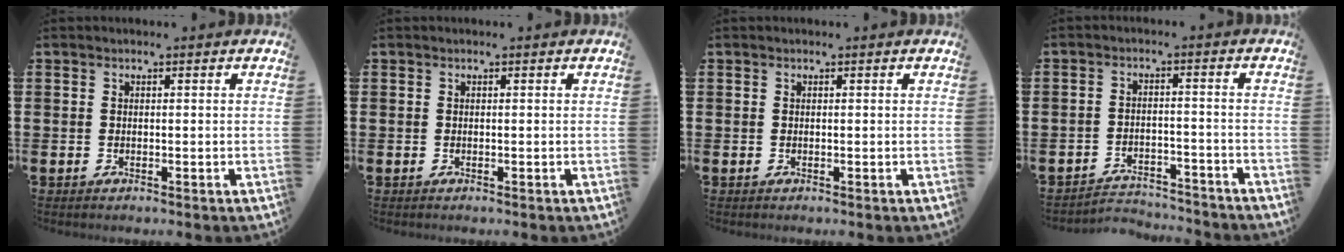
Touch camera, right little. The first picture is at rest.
{"total": 0.0}
{"total": 0.0}
{"total": 3.3, "force": [-3.3, 0.4, -0.1], "torque": [-0.006, 0.002, -0.071]}